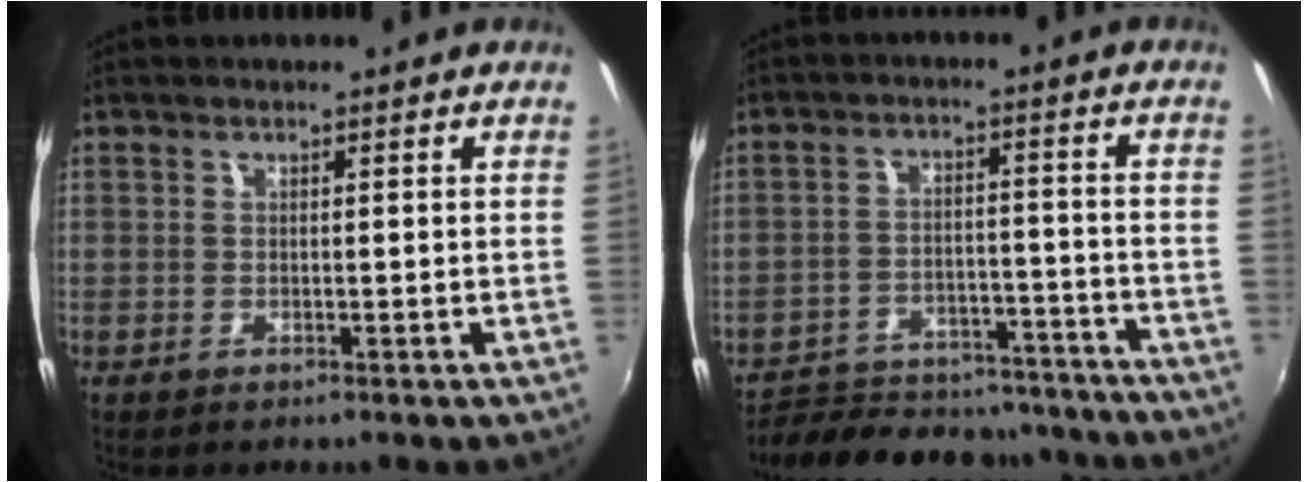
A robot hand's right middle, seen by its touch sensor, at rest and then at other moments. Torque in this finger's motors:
{"motor_torque": [0.59, -1.54, 0.09, 0.06]}